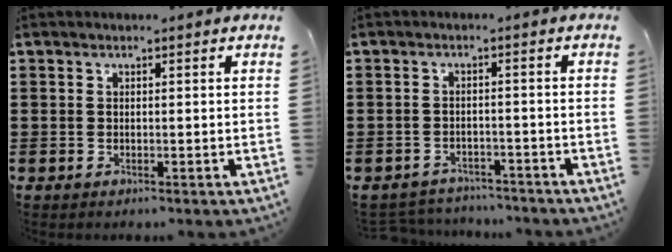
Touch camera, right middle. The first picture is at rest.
{"total": 2.7, "force": [-2.7, 0.4, -0.2], "torque": [-0.006, -0.003, -0.059]}